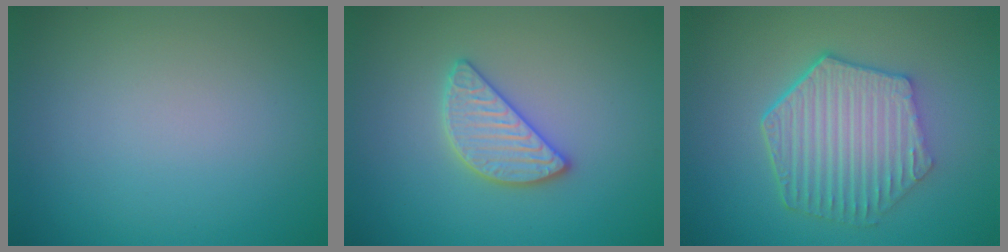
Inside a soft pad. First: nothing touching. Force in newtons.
{"total": 2.9, "press": 2.9, "slide": 0.3}
{"total": 6.2, "press": 4.8, "slide": 4.0}